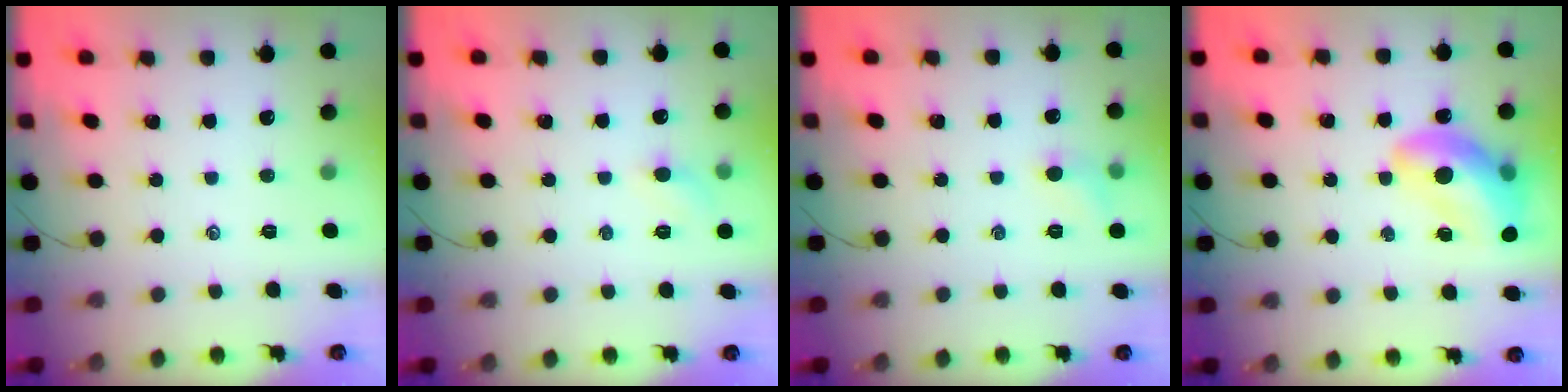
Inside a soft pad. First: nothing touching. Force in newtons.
{"total": 4.3, "press": 4.0, "slide": 1.5}
{"total": 5.8, "press": 5.5, "slide": 1.7}
{"total": 15.5, "press": 14.9, "slide": 4.4}